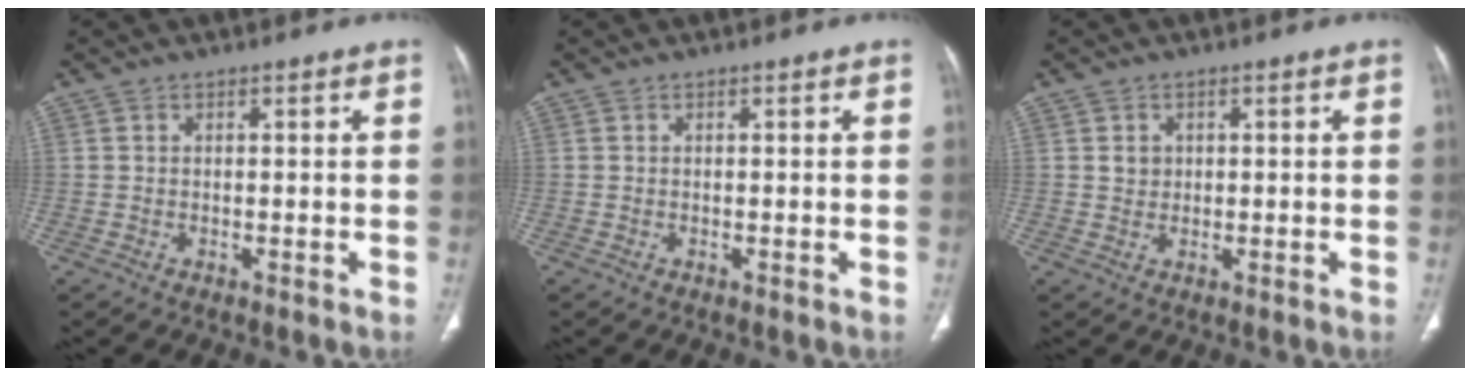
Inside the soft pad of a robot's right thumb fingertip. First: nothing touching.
{"total": 0.0}
{"total": 1.8, "force": [0.5, 1.6, 0.6], "torque": [-0.004, 0.000, 0.011]}